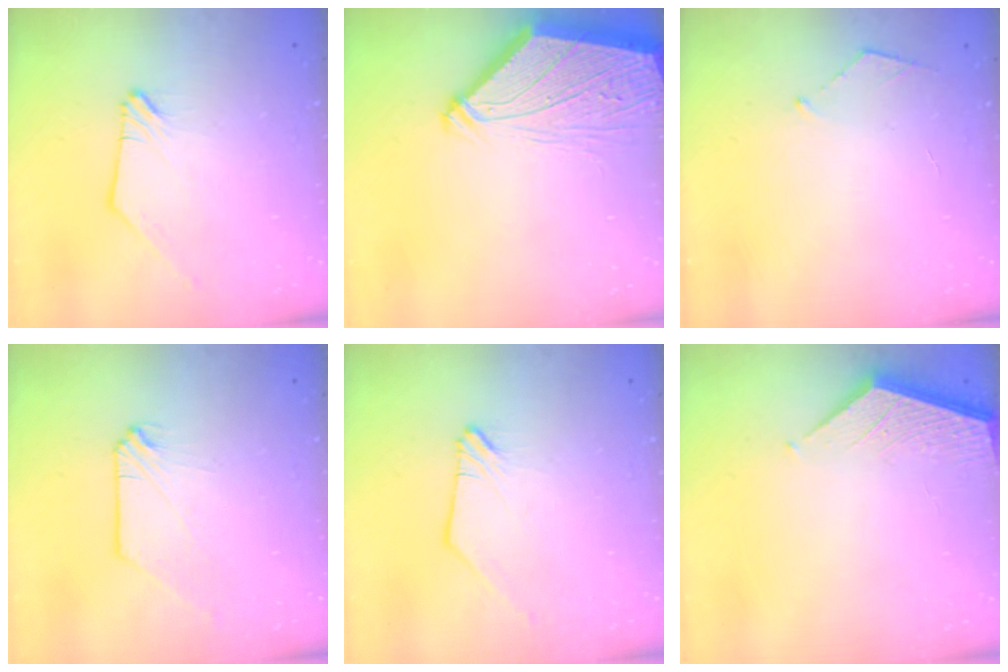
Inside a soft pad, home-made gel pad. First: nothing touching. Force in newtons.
{"total": 6.2, "press": 6.1, "slide": 0.8}
{"total": 3.3, "press": 3.3, "slide": 0.4}
{"total": 0.0}
{"total": 0.6, "press": 0.6, "slide": 0.2}
{"total": 3.6, "press": 3.5, "slide": 0.3}